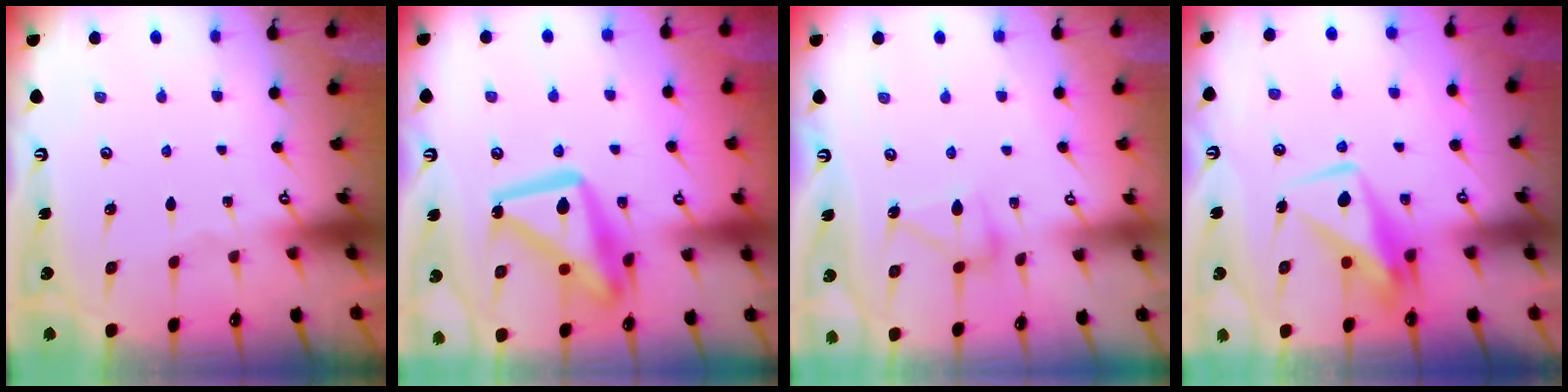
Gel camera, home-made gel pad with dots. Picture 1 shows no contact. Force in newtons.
{"total": 17.5, "press": 17.4, "slide": 1.8}
{"total": 11.3, "press": 11.3, "slide": 0.5}
{"total": 8.8, "press": 8.8, "slide": 0.9}